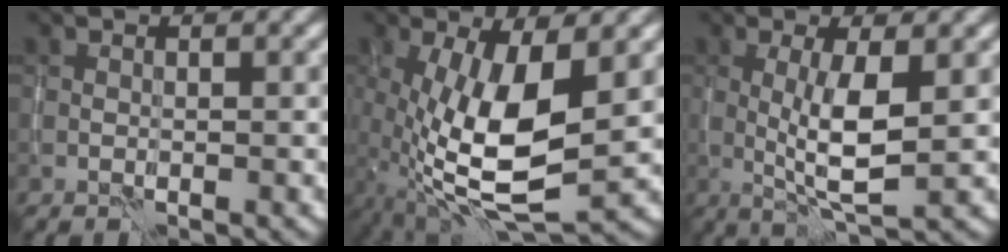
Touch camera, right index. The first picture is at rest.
{"total": 10.5, "force": [-0.8, 3.8, 9.8], "torque": [-0.194, -0.017, -0.015]}
{"total": 5.0, "force": [0.1, 1.1, 4.9], "torque": [-0.095, -0.007, 0.004]}